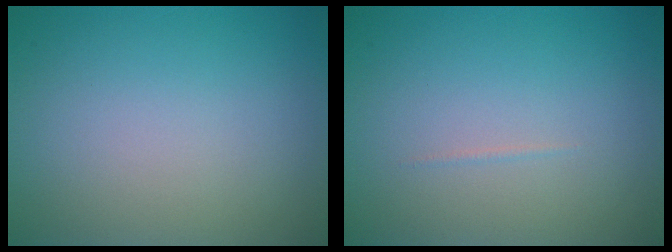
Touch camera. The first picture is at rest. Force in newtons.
{"total": 0.6, "press": 0.6, "slide": 0.2}